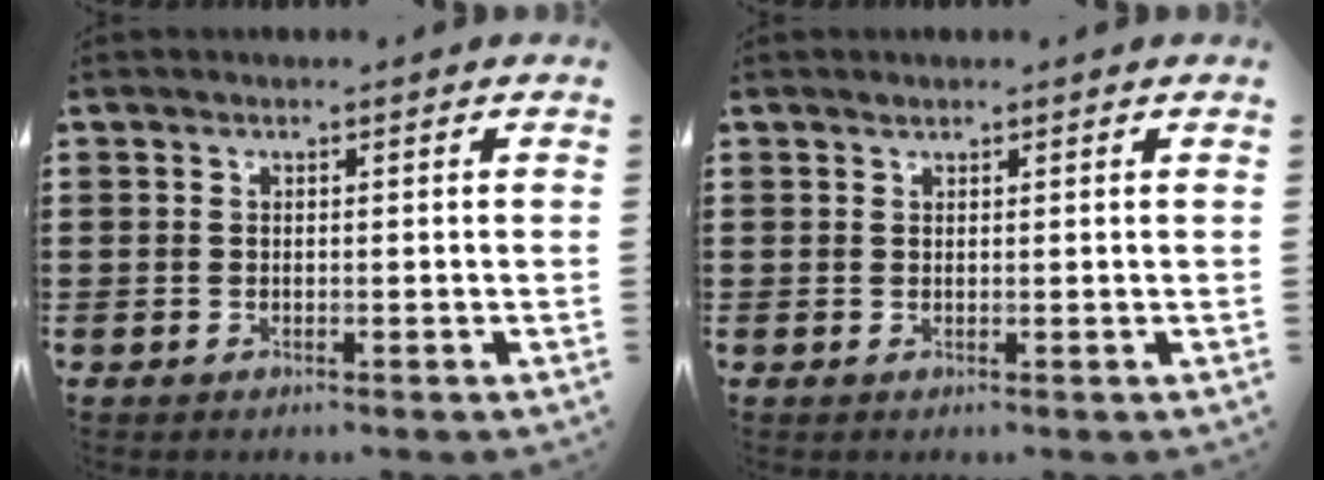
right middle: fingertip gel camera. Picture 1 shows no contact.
{"total": 0.6, "force": [0.6, 0.0, 0.0], "torque": [-0.001, 0.000, 0.013]}